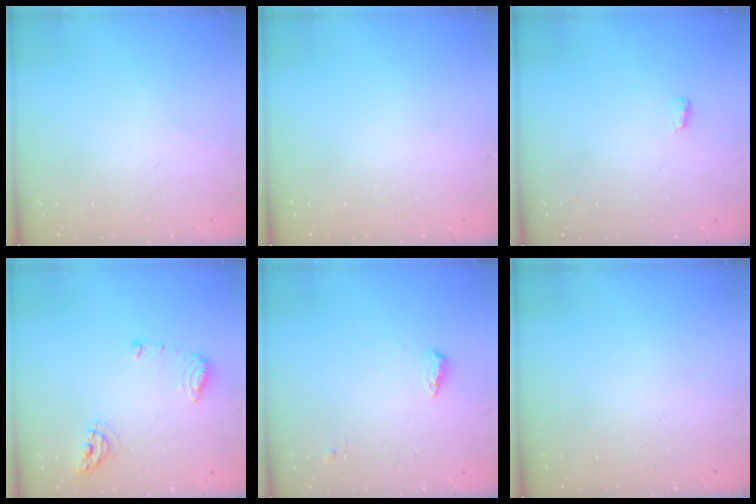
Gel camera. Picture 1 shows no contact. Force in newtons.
{"total": 0.0}
{"total": 6.4, "press": 3.8, "slide": 5.1}
{"total": 8.1, "press": 8.1, "slide": 0.9}
{"total": 5.0, "press": 4.9, "slide": 1.1}
{"total": 0.0}